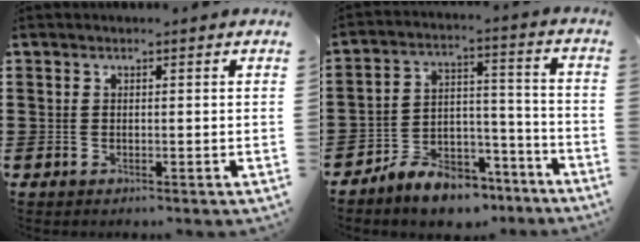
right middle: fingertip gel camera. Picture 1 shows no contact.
{"total": 8.0, "force": [-7.2, 2.9, 2.0], "torque": [-0.037, 0.032, -0.138]}